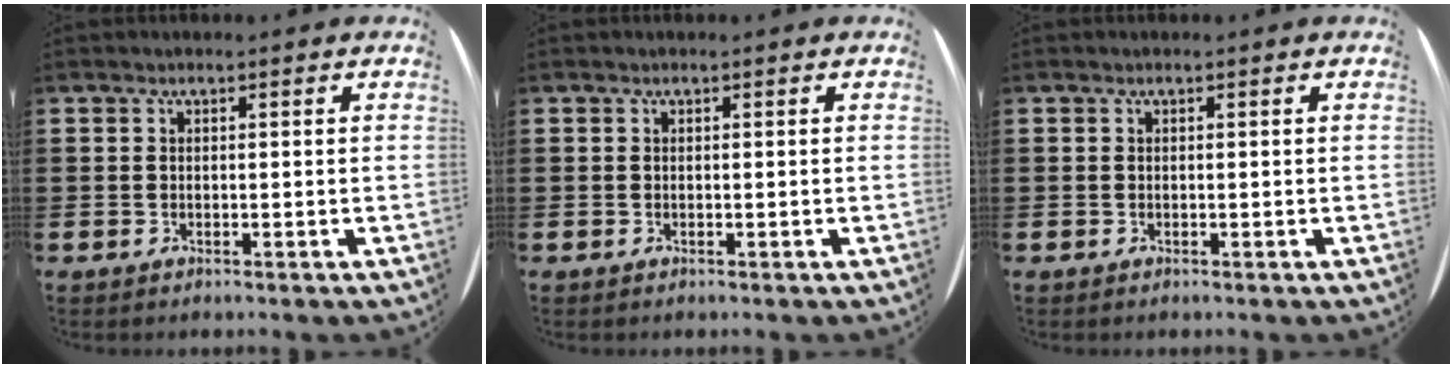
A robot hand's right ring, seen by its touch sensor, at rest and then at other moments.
{"total": 0.0}
{"total": 0.0}